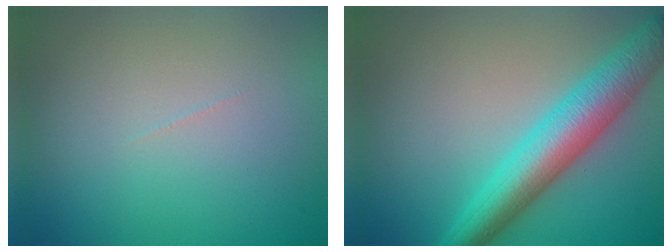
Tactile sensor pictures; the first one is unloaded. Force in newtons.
{"total": 6.7, "press": 6.7, "slide": 0.0}